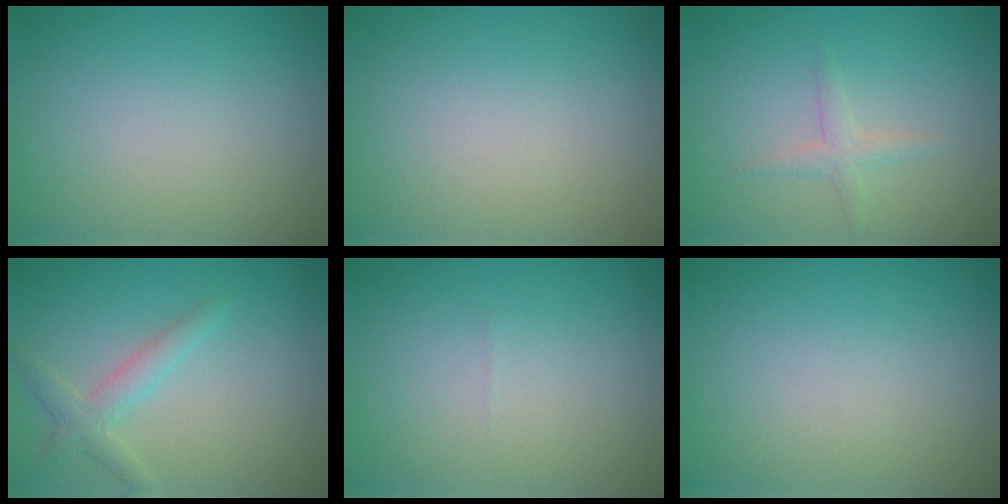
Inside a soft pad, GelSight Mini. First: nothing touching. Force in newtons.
{"total": 0.0}
{"total": 1.3, "press": 1.3, "slide": 0.1}
{"total": 2.3, "press": 2.3, "slide": 0.1}
{"total": 0.0}
{"total": 0.0}